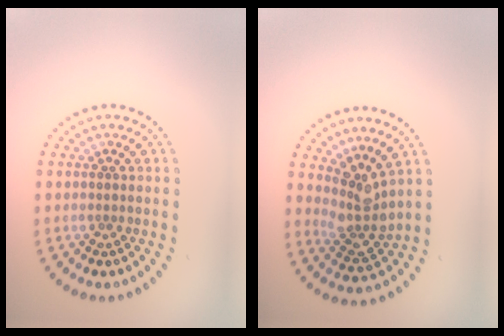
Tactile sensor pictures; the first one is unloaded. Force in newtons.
{"total": 3.3, "press": 2.5, "slide": 2.1}